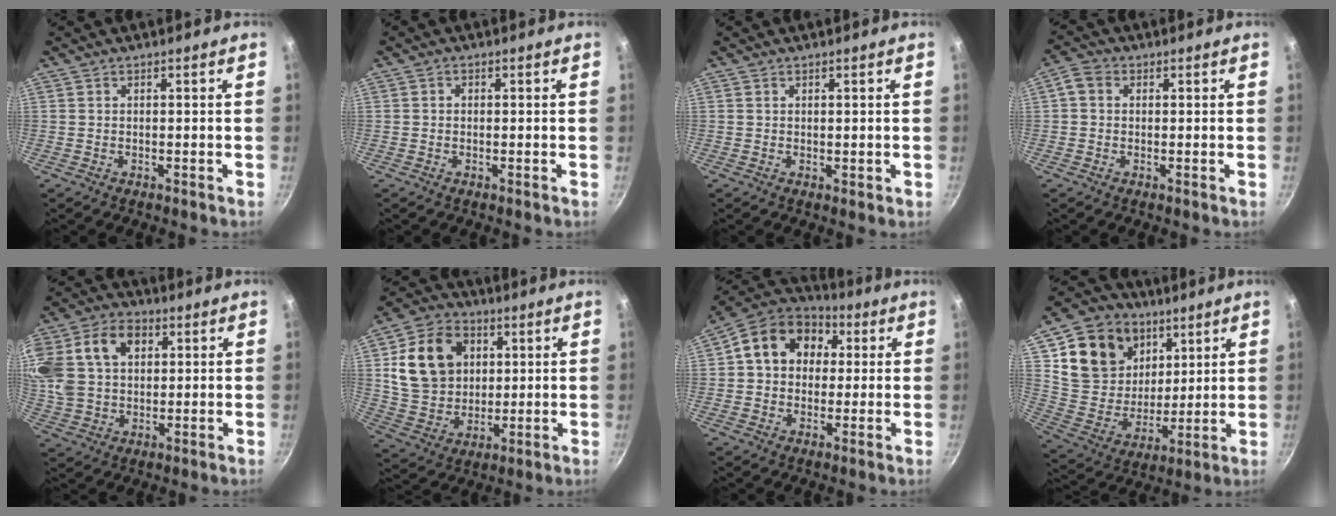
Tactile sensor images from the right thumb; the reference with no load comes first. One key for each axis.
{"total": 0.9, "fx": 0.0, "fy": 0.8, "fz": 0.4, "tx": -0.007, "ty": 0.004, "tz": -0.001}
{"total": 0.6, "fx": 0.3, "fy": 0.3, "fz": 0.4, "tx": -0.002, "ty": -0.007, "tz": 0.002}
{"total": 3.2, "fx": 0.3, "fy": 2.6, "fz": 1.8, "tx": -0.035, "ty": 0.009, "tz": -0.005}
{"total": 23.4, "fx": 6.7, "fy": 17.2, "fz": 14.4, "tx": -0.325, "ty": 0.037, "tz": 0.118}
{"total": 17.0, "fx": 3.8, "fy": 13.4, "fz": 9.7, "tx": -0.152, "ty": -0.001, "tz": 0.071}
{"total": 14.7, "fx": 3.1, "fy": 11.8, "fz": 8.2, "tx": -0.106, "ty": 0.027, "tz": 0.030}
{"total": 19.0, "fx": 8.8, "fy": 15.1, "fz": 7.6, "tx": -0.100, "ty": -0.038, "tz": 0.161}